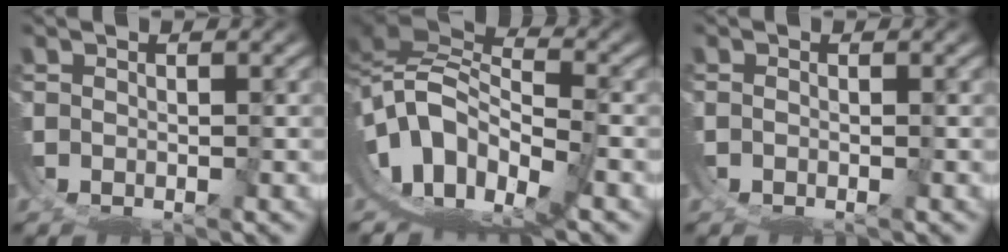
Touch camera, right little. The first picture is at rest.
{"total": 17.9, "force": [0.6, 14.6, 10.3], "torque": [-0.218, -0.029, -0.003]}
{"total": 0.7, "force": [-0.3, 0.4, 0.4], "torque": [-0.005, -0.002, -0.005]}